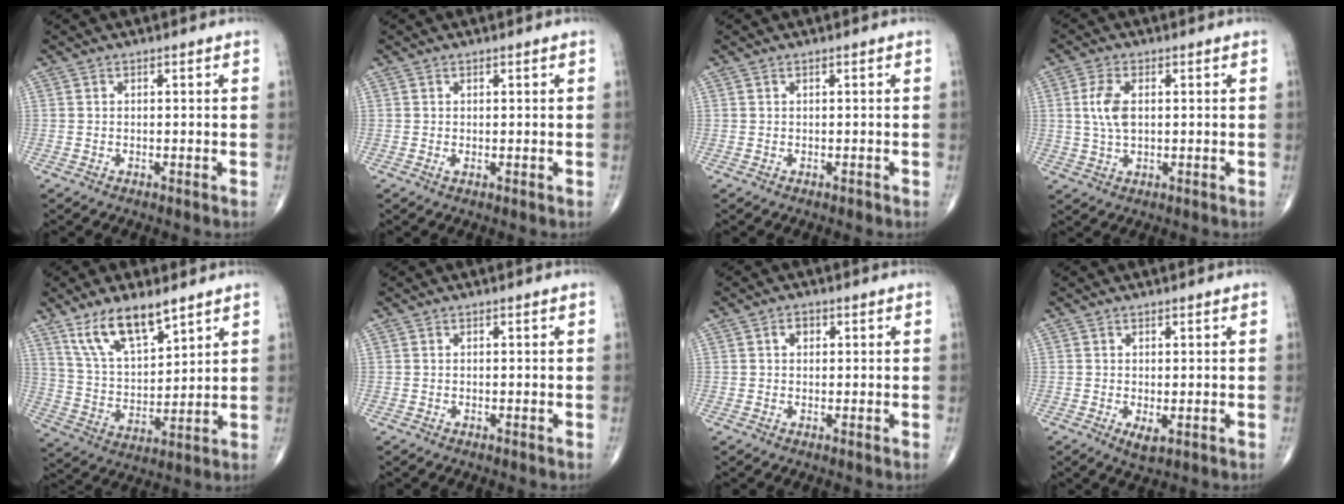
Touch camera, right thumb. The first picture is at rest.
{"total": 0.5, "force": [0.1, 0.2, 0.5], "torque": [-0.009, -0.003, 0.001]}
{"total": 0.0}
{"total": 5.6, "force": [0.9, 3.0, 4.7], "torque": [-0.103, 0.000, 0.016]}
{"total": 12.9, "force": [8.6, 4.9, 8.3], "torque": [-0.137, -0.041, 0.172]}
{"total": 0.0}
{"total": 1.9, "force": [0.6, 1.5, 1.0], "torque": [-0.009, 0.002, 0.006]}
{"total": 2.4, "force": [-0.4, 1.1, 2.1], "torque": [-0.034, -0.007, -0.001]}